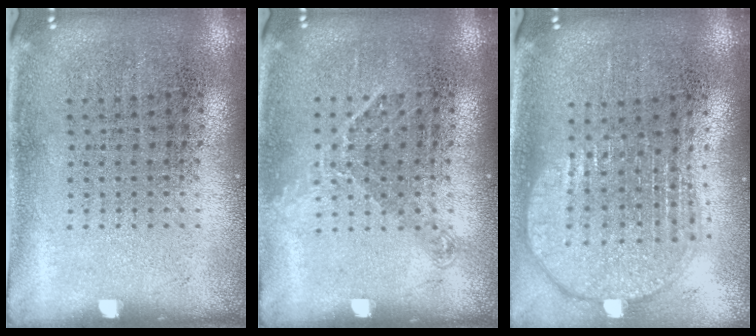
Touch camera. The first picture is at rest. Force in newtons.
{"total": 1.1, "press": 0.8, "slide": 0.6}
{"total": 1.9, "press": 1.7, "slide": 1.0}